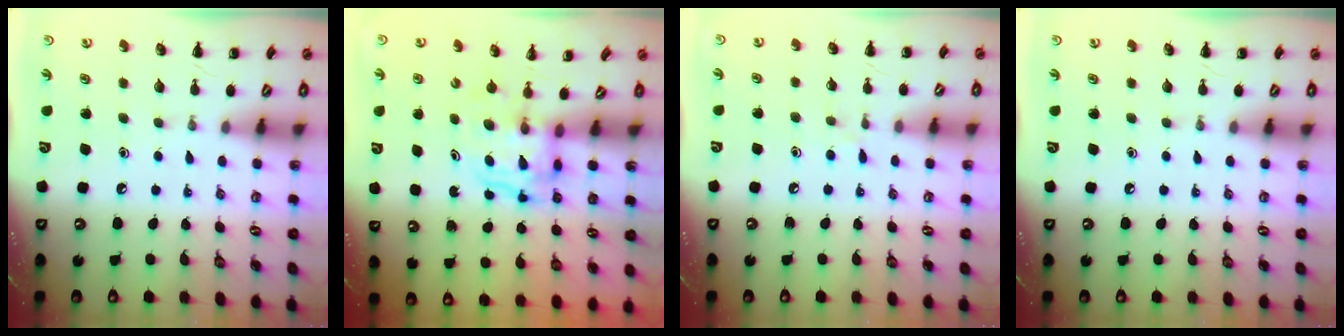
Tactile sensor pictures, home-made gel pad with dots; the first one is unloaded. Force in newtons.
{"total": 3.6, "press": 3.6, "slide": 0.4}
{"total": 4.9, "press": 4.5, "slide": 1.9}
{"total": 0.0}